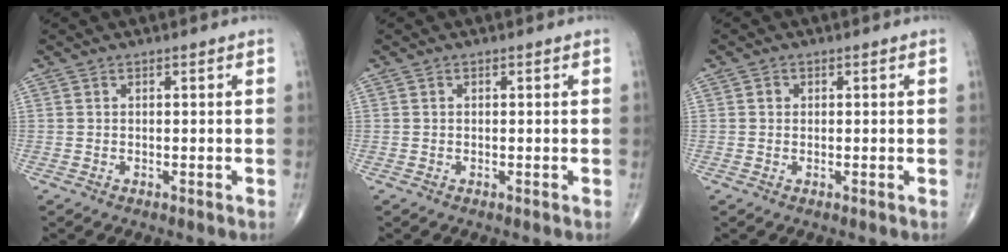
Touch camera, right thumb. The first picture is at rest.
{"total": 0.0}
{"total": 1.0, "force": [0.2, 1.0, 0.4], "torque": [-0.001, 0.002, 0.002]}